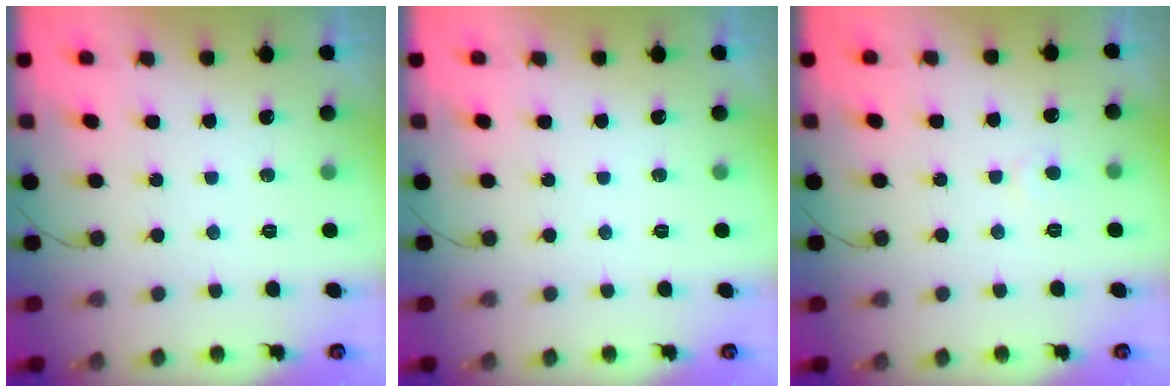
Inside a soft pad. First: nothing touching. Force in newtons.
{"total": 0.0}
{"total": 3.7, "press": 3.7, "slide": 0.4}